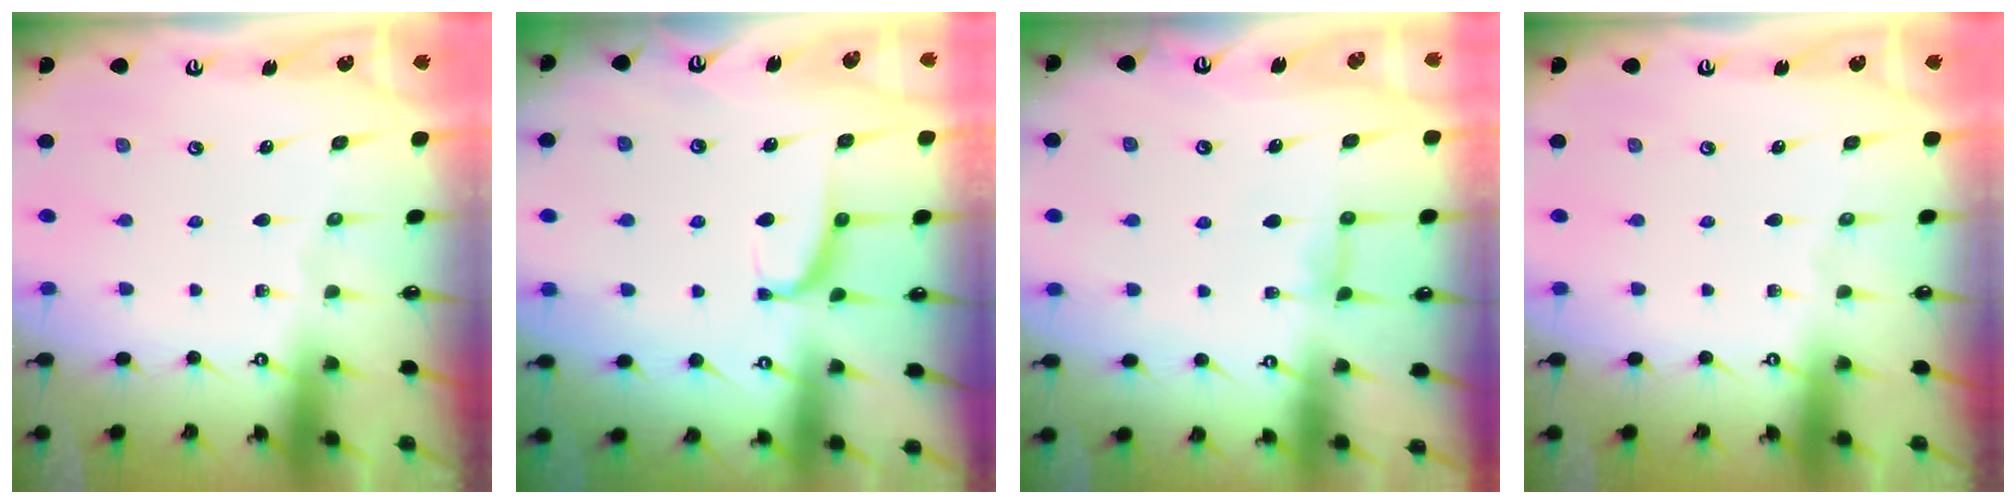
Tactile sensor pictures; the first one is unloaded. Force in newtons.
{"total": 1.8, "press": 1.7, "slide": 0.6}
{"total": 1.3, "press": 1.2, "slide": 0.4}
{"total": 0.0}